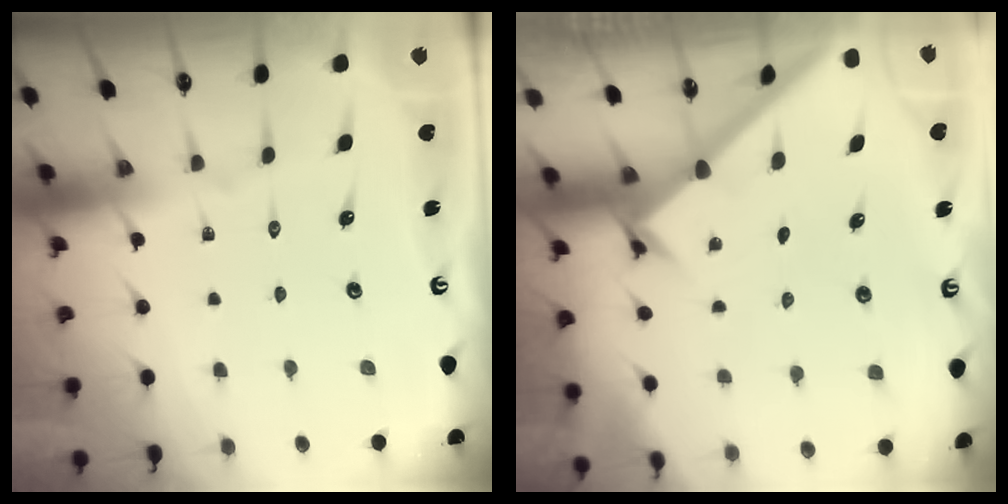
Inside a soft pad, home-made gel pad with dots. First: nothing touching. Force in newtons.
{"total": 1.8, "press": 1.8, "slide": 0.2}